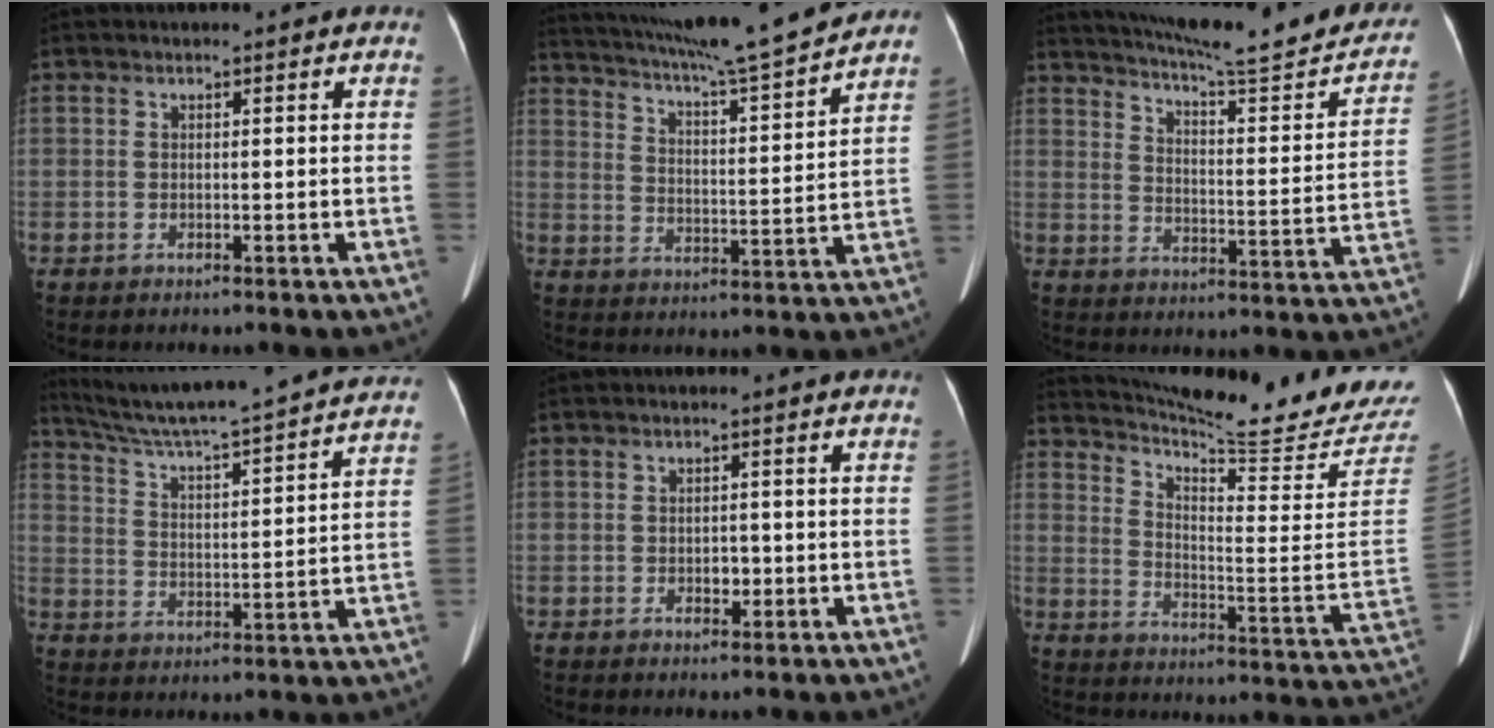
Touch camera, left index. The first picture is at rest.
{"total": 19.8, "force": [17.5, -0.3, 9.1], "torque": [-0.158, -0.009, 0.263]}
{"total": 24.8, "force": [21.5, 2.2, 12.1], "torque": [-0.180, -0.041, 0.278]}
{"total": 26.9, "force": [24.6, 0.3, 10.8], "torque": [-0.184, -0.031, 0.332]}
{"total": 1.9, "force": [-0.5, 1.2, 1.3], "torque": [-0.019, 0.002, -0.004]}
{"total": 23.6, "force": [22.0, -0.6, 8.5], "torque": [-0.142, -0.122, 0.286]}